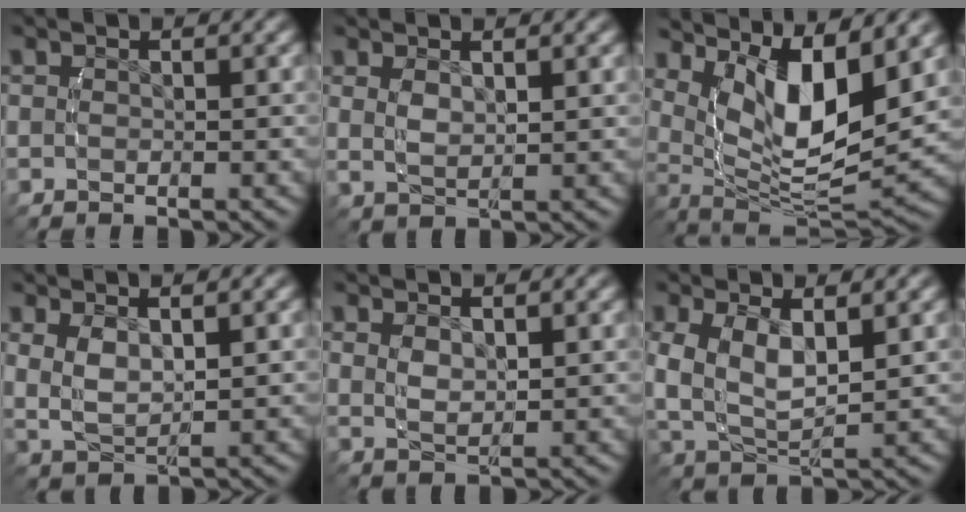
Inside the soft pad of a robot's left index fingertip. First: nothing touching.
{"total": 2.3, "force": [1.2, 0.8, 1.7], "torque": [-0.037, 0.000, 0.025]}
{"total": 12.4, "force": [2.6, 7.2, 9.7], "torque": [-0.181, -0.032, 0.056]}
{"total": 4.3, "force": [1.3, 2.8, 2.9], "torque": [-0.074, -0.008, 0.029]}
{"total": 2.2, "force": [1.1, 0.7, 1.7], "torque": [-0.031, -0.002, 0.025]}
{"total": 6.4, "force": [0.9, 4.3, 4.6], "torque": [-0.112, -0.020, 0.026]}